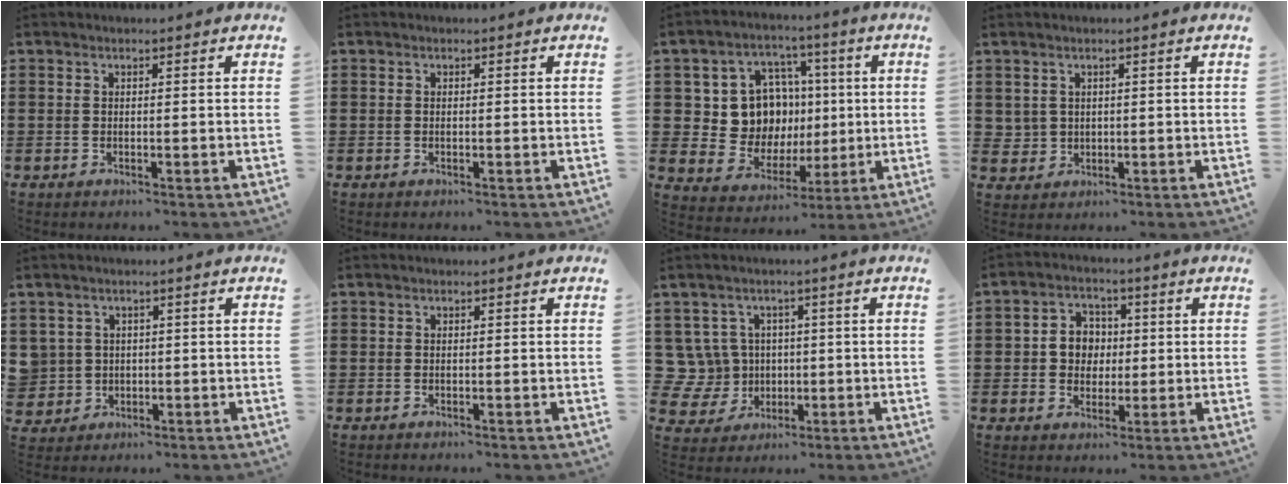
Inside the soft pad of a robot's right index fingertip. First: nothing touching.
{"total": 0.0}
{"total": 11.0, "force": [1.6, 9.9, 4.7], "torque": [-0.100, 0.003, 0.041]}
{"total": 1.8, "force": [0.7, 1.6, 0.3], "torque": [-0.015, 0.007, 0.014]}
{"total": 3.0, "force": [0.4, 3.0, 0.1], "torque": [-0.019, 0.009, 0.007]}
{"total": 0.0}
{"total": 6.8, "force": [0.9, 6.6, 1.7], "torque": [-0.094, 0.001, 0.017]}
{"total": 5.0, "force": [0.0, 4.6, 1.8], "torque": [-0.044, 0.012, -0.005]}